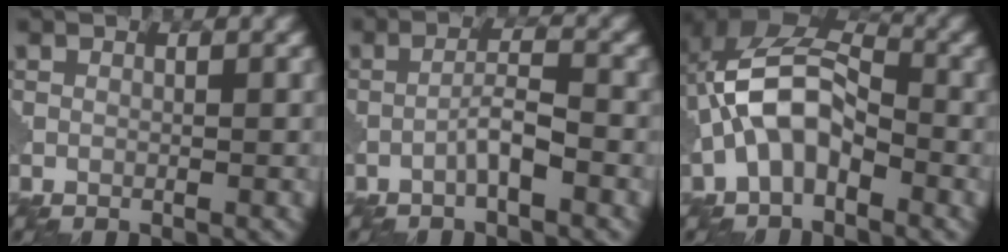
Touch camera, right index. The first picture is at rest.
{"total": 2.7, "force": [-1.4, 0.3, 2.3], "torque": [-0.041, 0.013, -0.030]}
{"total": 8.3, "force": [-1.7, 4.8, 6.6], "torque": [-0.136, 0.022, -0.046]}